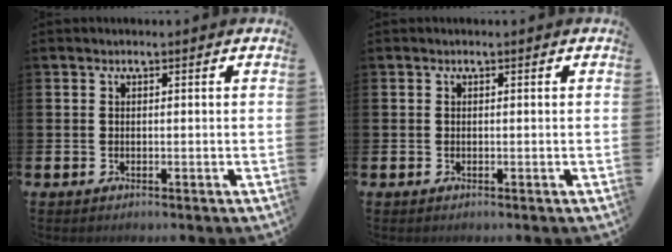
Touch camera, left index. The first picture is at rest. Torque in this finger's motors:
{"motor_torque": [0.03, 0.01, -0.01, 0.01]}